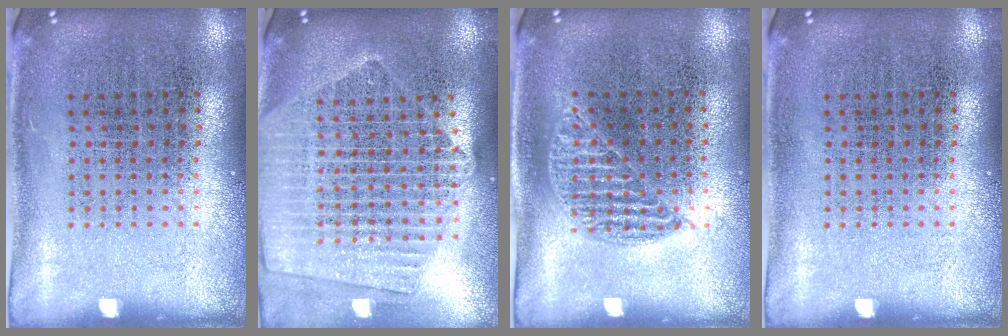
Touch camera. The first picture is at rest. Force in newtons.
{"total": 2.3, "press": 2.0, "slide": 1.1}
{"total": 0.9, "press": 0.8, "slide": 0.4}
{"total": 0.0}